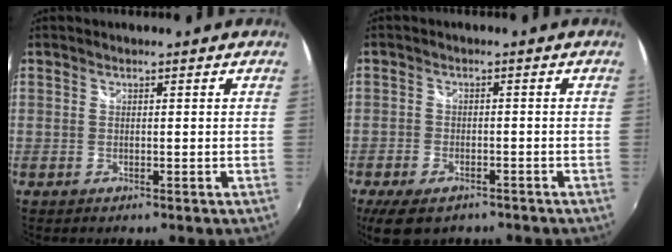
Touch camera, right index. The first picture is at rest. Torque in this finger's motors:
{"motor_torque": [0.98, -0.83, 0.39, 0.04]}